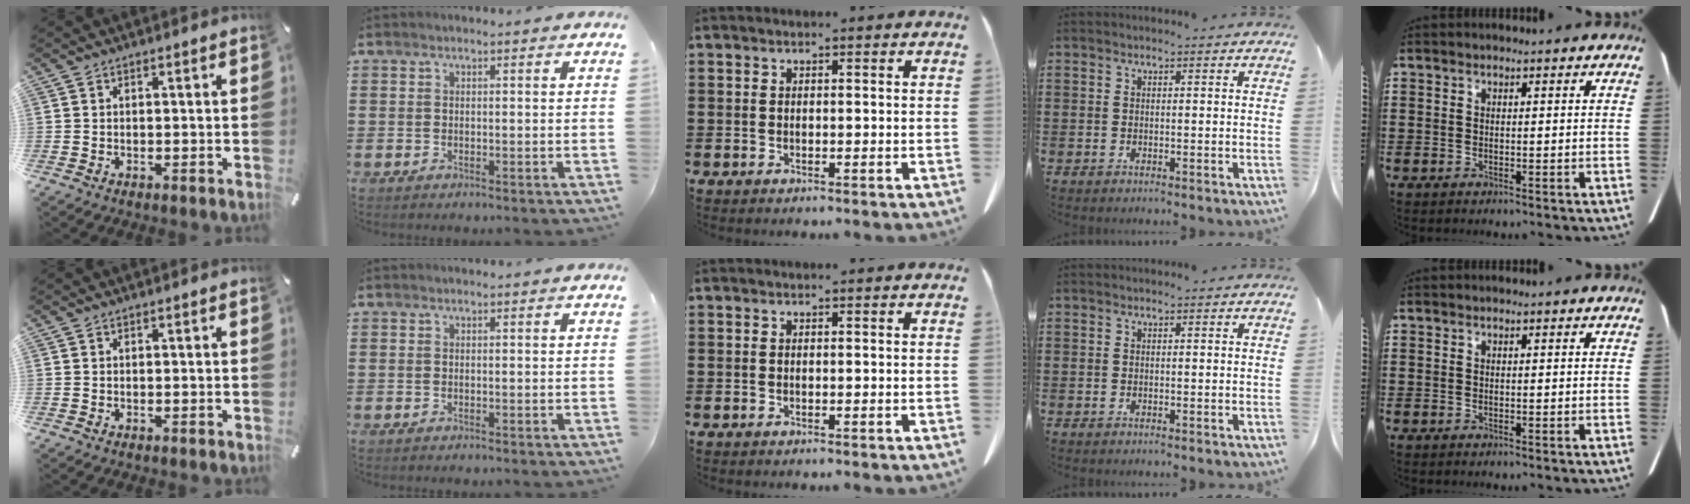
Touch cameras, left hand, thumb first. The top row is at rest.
{}